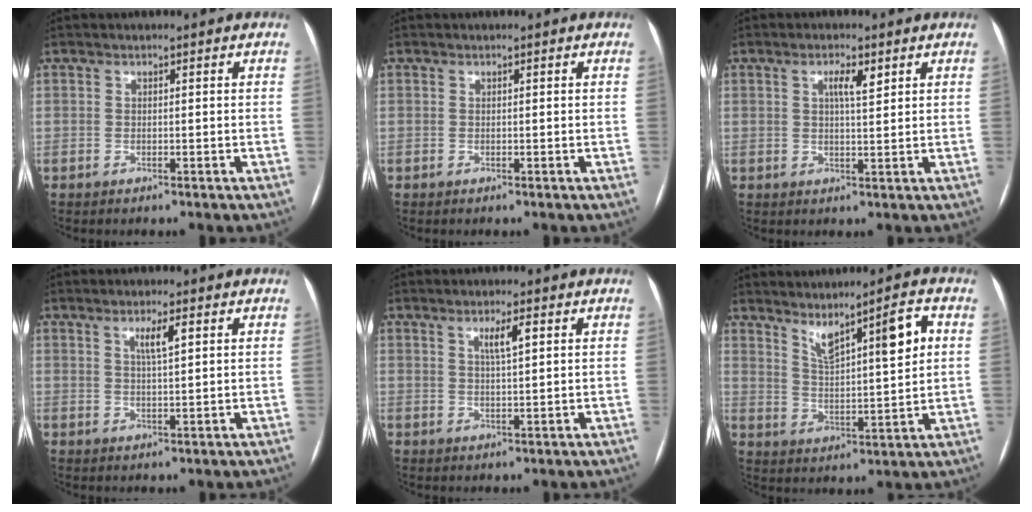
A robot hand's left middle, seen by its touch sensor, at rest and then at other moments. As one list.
[{"total": 0.0}, {"total": 3.2, "force": [1.5, 0.6, 2.7], "torque": [-0.049, 0.002, 0.023]}, {"total": 3.1, "force": [1.3, 0.2, 2.8], "torque": [-0.050, 0.001, 0.022]}, {"total": 3.1, "force": [1.3, 0.2, 2.8], "torque": [-0.049, 0.001, 0.021]}, {"total": 9.1, "force": [4.2, 0.9, 8.1], "torque": [-0.132, 0.003, 0.074]}]